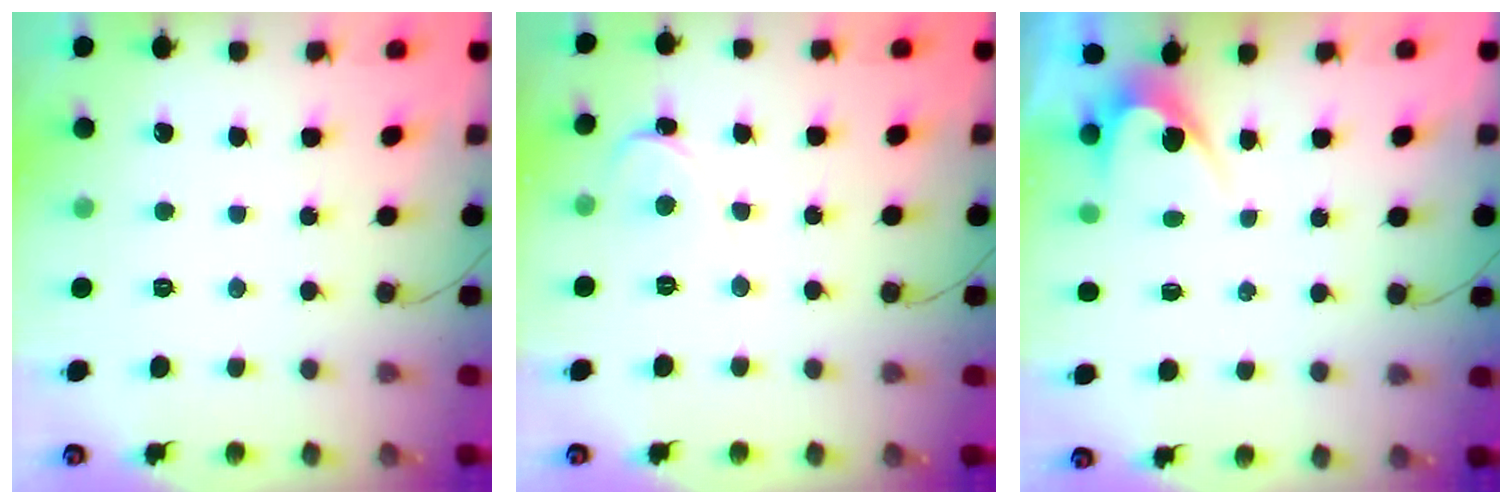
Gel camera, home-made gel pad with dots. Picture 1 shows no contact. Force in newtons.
{"total": 1.4, "press": 1.3, "slide": 0.1}
{"total": 2.6, "press": 2.6, "slide": 0.1}